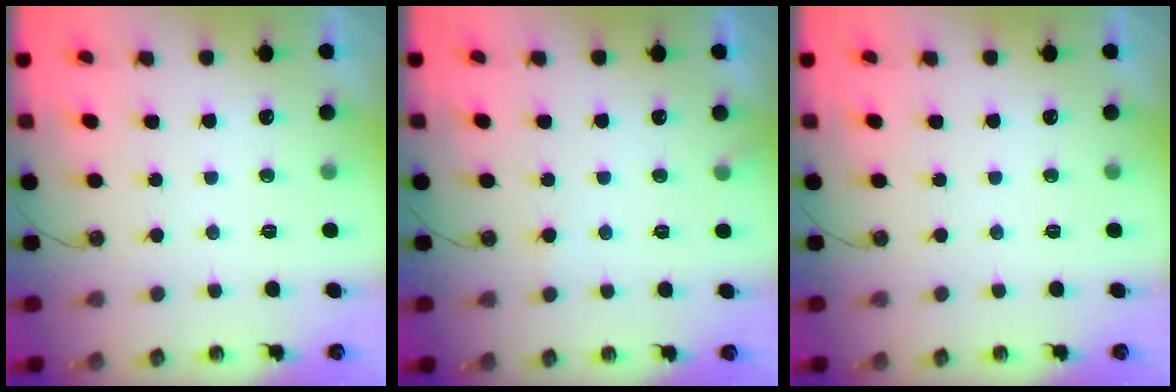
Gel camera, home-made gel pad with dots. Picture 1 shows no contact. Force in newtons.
{"total": 5.7, "press": 5.7, "slide": 0.3}
{"total": 0.0}